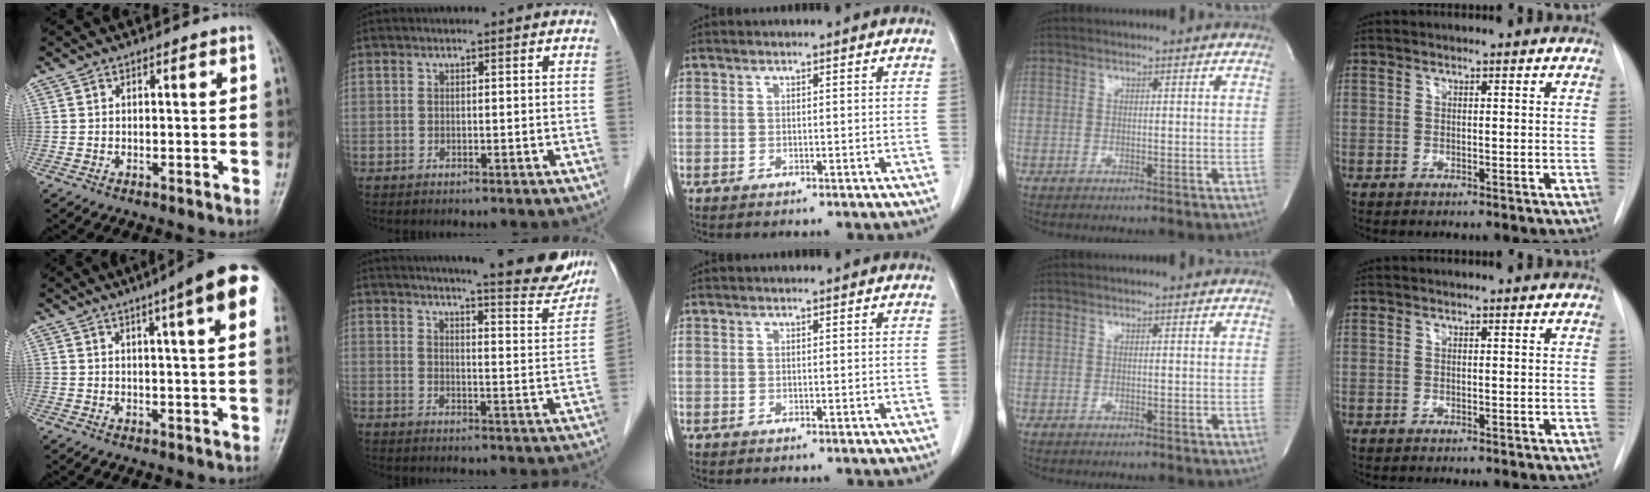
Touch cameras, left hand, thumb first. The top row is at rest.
{"thumb": {"total": 14.7, "force": [7.1, 2.3, 12.6], "torque": [-0.158, 0.000, 0.081]}, "index": {"total": 18.7, "force": [16.8, 1.6, 8.1], "torque": [-0.106, -0.052, 0.203]}}